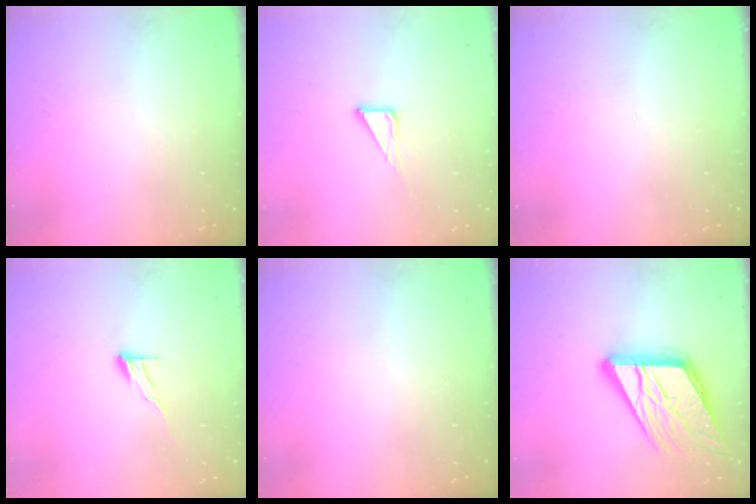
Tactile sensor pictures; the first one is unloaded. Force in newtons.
{"total": 3.3, "press": 3.3, "slide": 0.2}
{"total": 0.0}
{"total": 6.9, "press": 6.8, "slide": 0.4}
{"total": 0.0}
{"total": 17.7, "press": 17.6, "slide": 2.1}